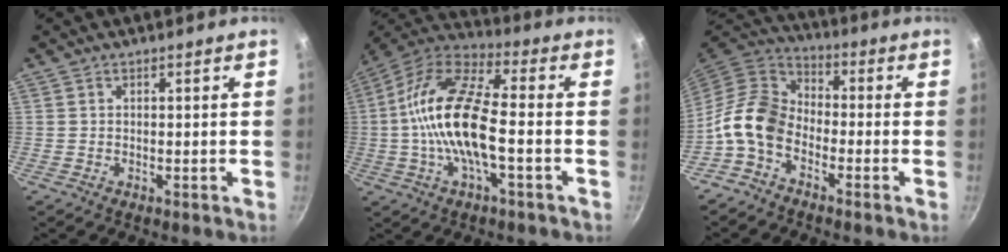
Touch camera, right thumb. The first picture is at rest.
{"total": 17.6, "force": [-2.1, 6.4, 16.2], "torque": [-0.310, 0.039, -0.058]}
{"total": 10.2, "force": [-4.0, 6.9, 6.4], "torque": [-0.112, 0.051, -0.102]}